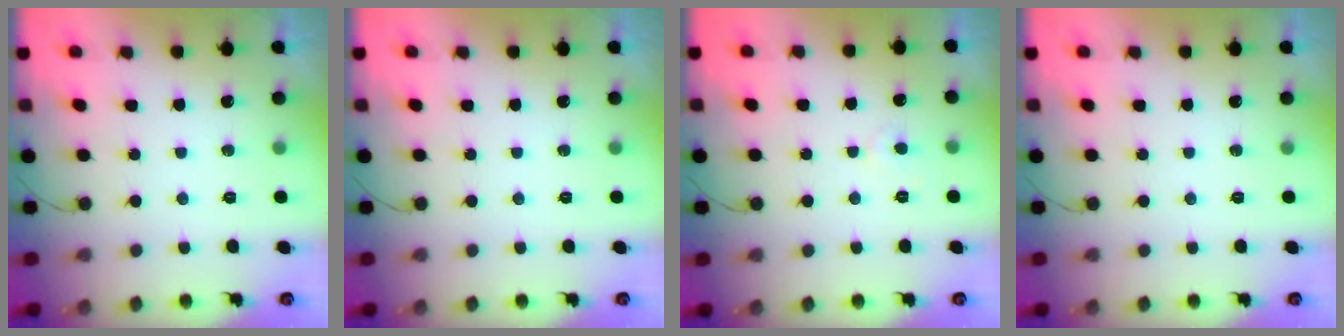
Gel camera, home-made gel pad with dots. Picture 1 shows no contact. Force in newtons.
{"total": 0.0}
{"total": 3.2, "press": 3.2, "slide": 0.3}
{"total": 0.0}